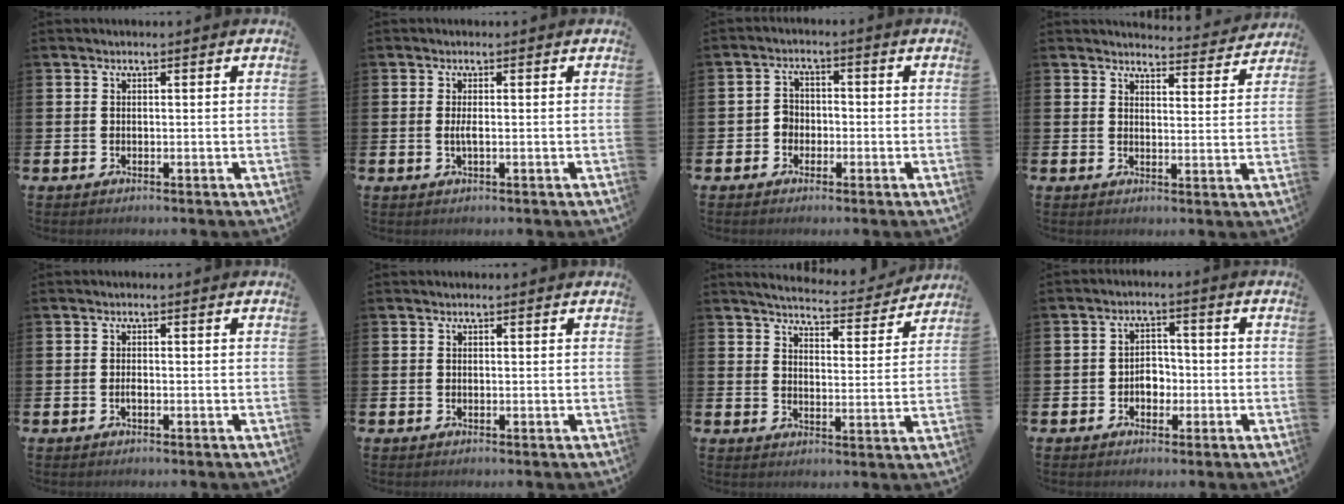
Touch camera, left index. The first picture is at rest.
{"total": 1.3, "force": [-0.1, 0.2, 1.3], "torque": [-0.029, 0.002, -0.002]}
{"total": 2.6, "force": [-1.4, 2.1, 0.5], "torque": [-0.012, 0.008, -0.033]}
{"total": 3.9, "force": [3.9, 0.3, 0.1], "torque": [-0.001, -0.033, 0.066]}
{"total": 0.7, "force": [-0.3, 0.2, 0.6], "torque": [-0.010, -0.003, -0.006]}
{"total": 0.0}
{"total": 4.6, "force": [4.5, 0.7, 0.7], "torque": [-0.029, -0.033, 0.076]}
{"total": 2.8, "force": [-1.0, 2.2, 1.4], "torque": [-0.019, 0.004, -0.026]}